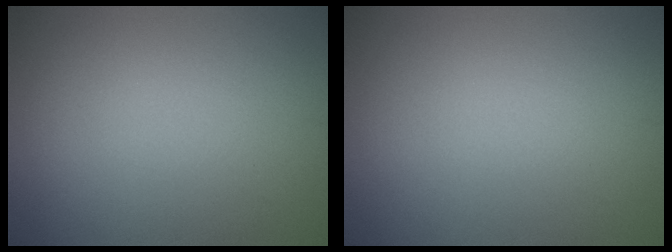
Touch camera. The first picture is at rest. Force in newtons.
{"total": 0.0}